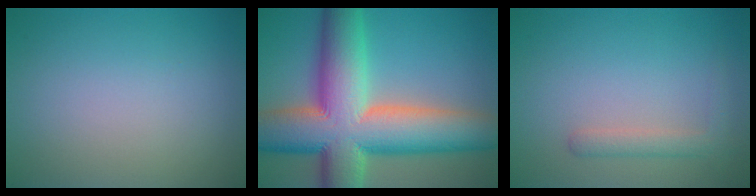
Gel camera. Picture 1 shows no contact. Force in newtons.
{"total": 15.9, "press": 15.9, "slide": 0.6}
{"total": 1.9, "press": 1.9, "slide": 0.1}